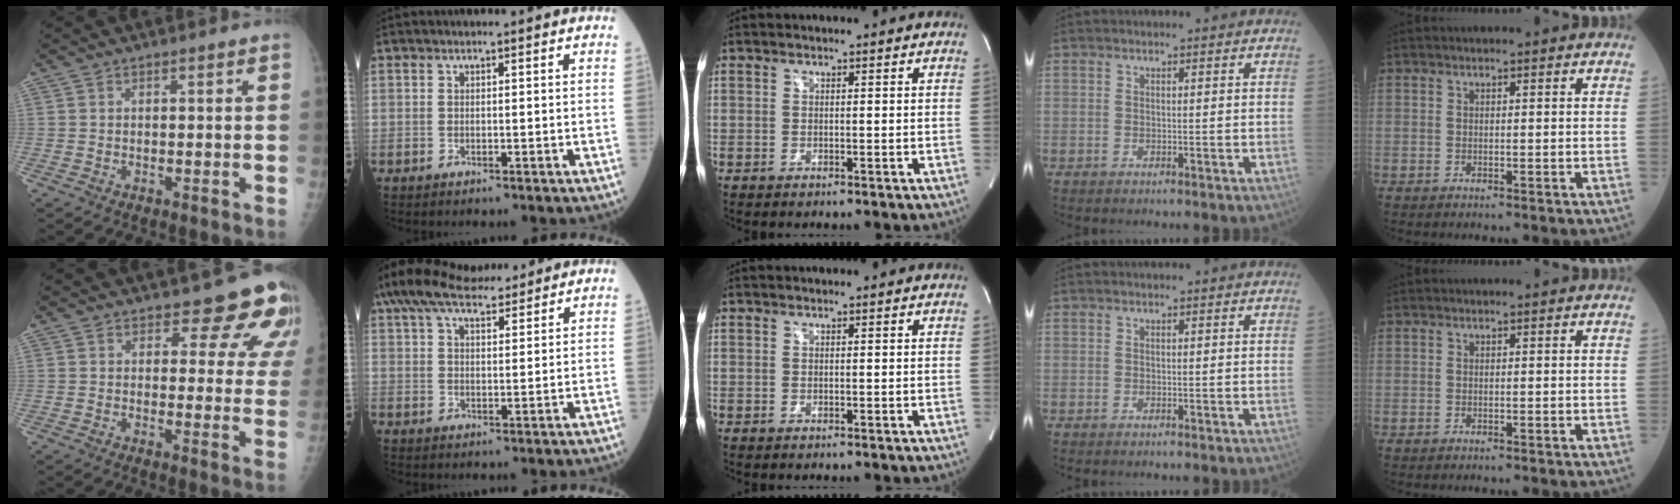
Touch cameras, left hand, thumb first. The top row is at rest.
{"thumb": {"total": 10.5, "force": [8.5, 4.8, 3.8], "torque": [0.003, -0.051, 0.075]}, "index": {"total": 11.9, "force": [10.3, 2.5, 5.4], "torque": [-0.105, 0.039, 0.174]}}